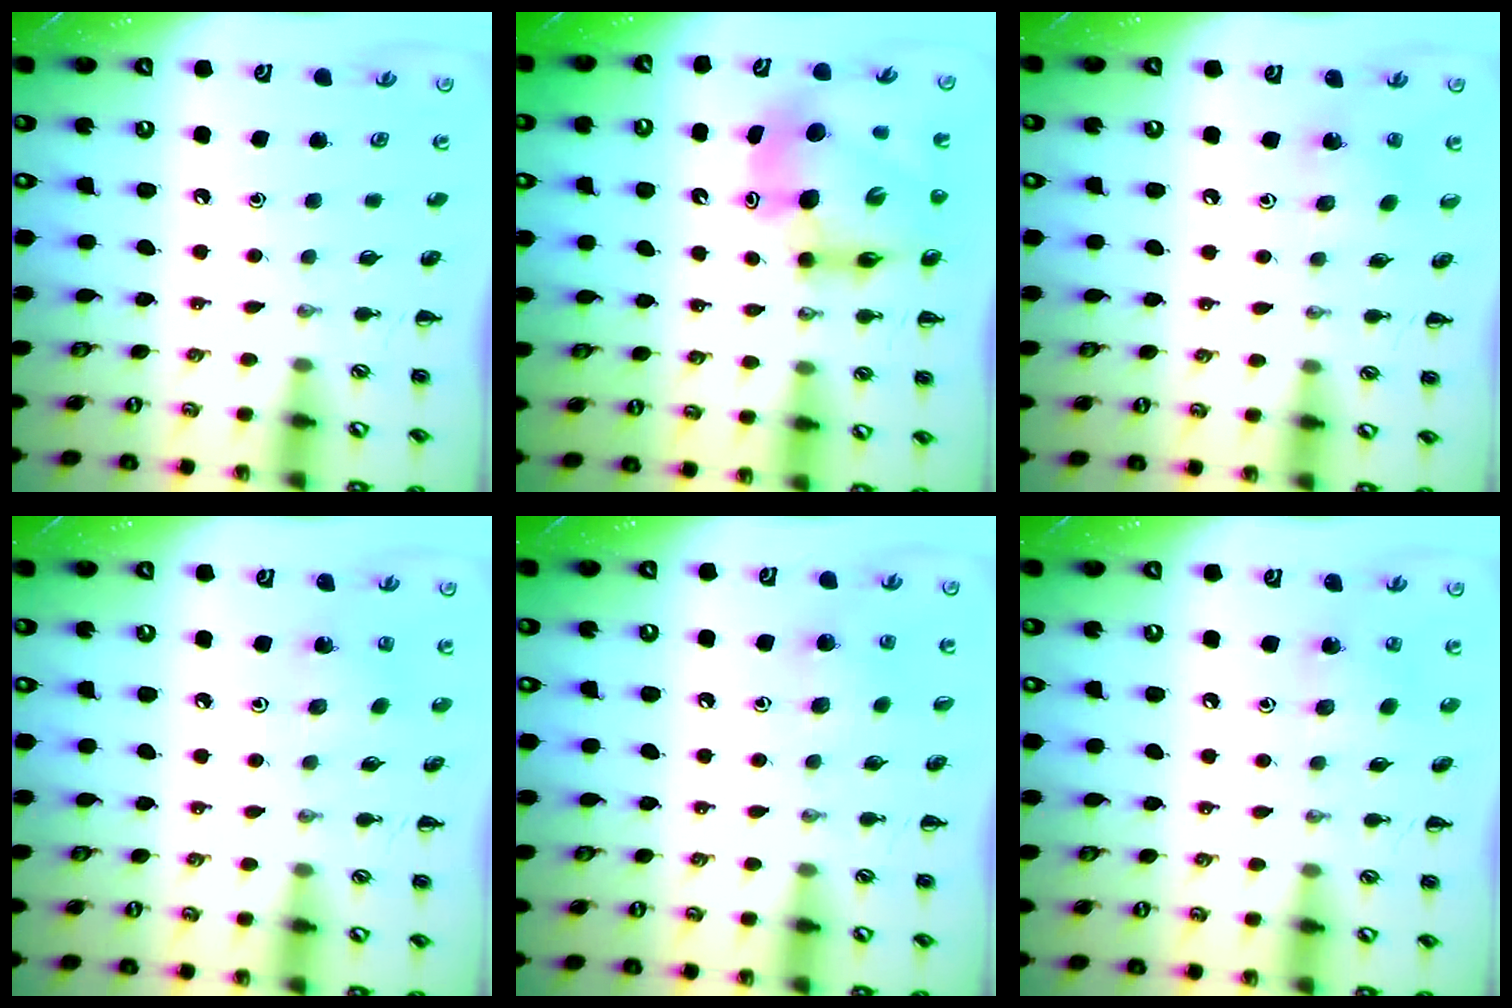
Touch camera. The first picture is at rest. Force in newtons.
{"total": 12.3, "press": 11.8, "slide": 3.6}
{"total": 2.2, "press": 2.1, "slide": 0.6}
{"total": 3.1, "press": 3.0, "slide": 0.9}
{"total": 5.7, "press": 5.6, "slide": 1.4}
{"total": 3.9, "press": 3.8, "slide": 0.9}